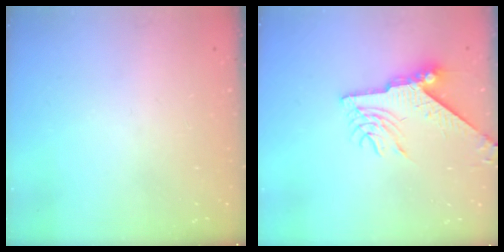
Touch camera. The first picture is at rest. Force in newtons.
{"total": 9.2, "press": 9.1, "slide": 0.9}